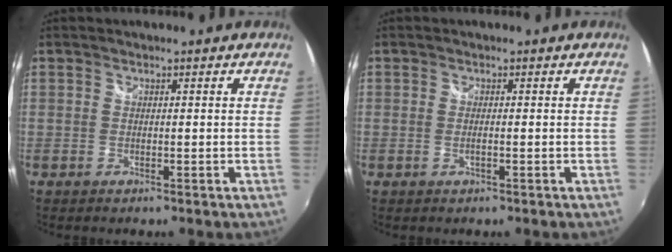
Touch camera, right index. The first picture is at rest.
{"total": 1.1, "force": [-0.4, 0.1, 1.0], "torque": [-0.020, -0.001, -0.007]}